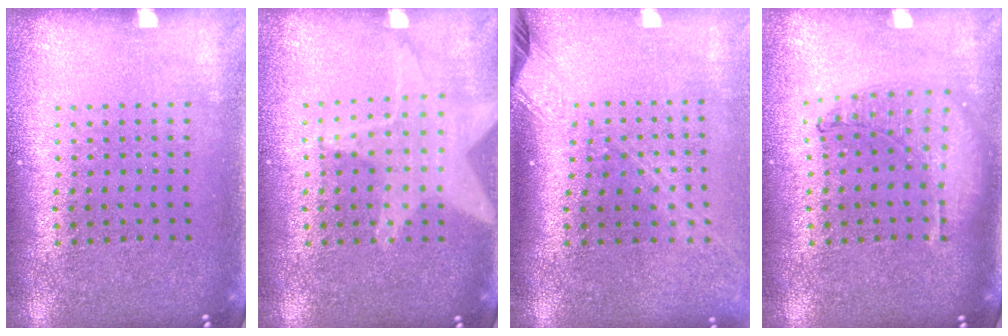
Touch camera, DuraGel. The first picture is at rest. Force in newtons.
{"total": 1.1, "press": 1.1, "slide": 0.1}
{"total": 2.2, "press": 1.7, "slide": 1.4}
{"total": 0.9, "press": 0.9, "slide": 0.3}